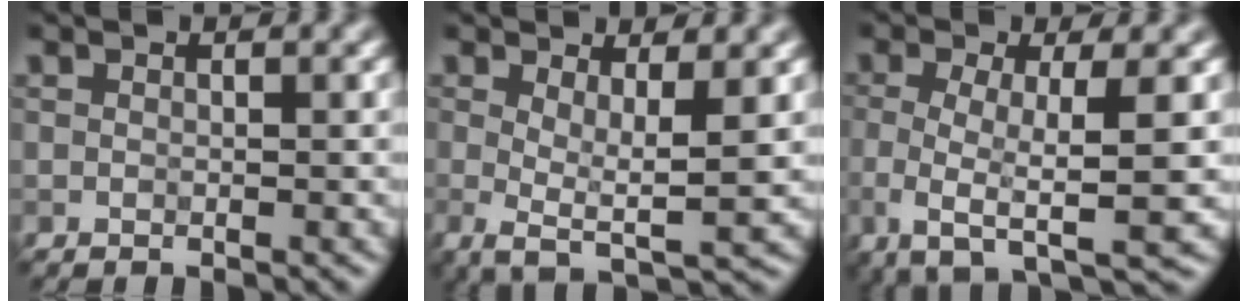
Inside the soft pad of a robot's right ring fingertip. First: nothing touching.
{"total": 4.2, "force": [0.4, 1.2, 4.0], "torque": [-0.064, -0.010, 0.004]}
{"total": 5.8, "force": [-0.9, 1.7, 5.4], "torque": [-0.091, -0.014, -0.021]}